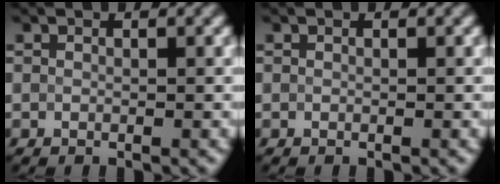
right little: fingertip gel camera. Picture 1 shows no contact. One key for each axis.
{"total": 0.0}